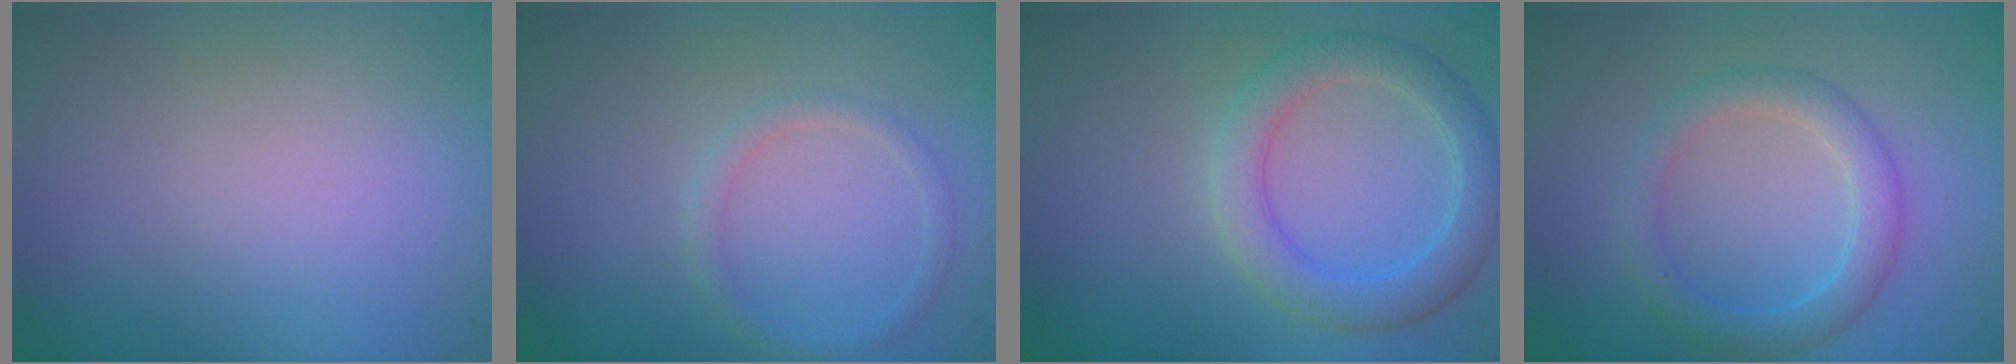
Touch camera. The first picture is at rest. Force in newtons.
{"total": 1.2, "press": 1.2, "slide": 0.0}
{"total": 3.8, "press": 3.8, "slide": 0.3}
{"total": 3.0, "press": 3.0, "slide": 0.1}